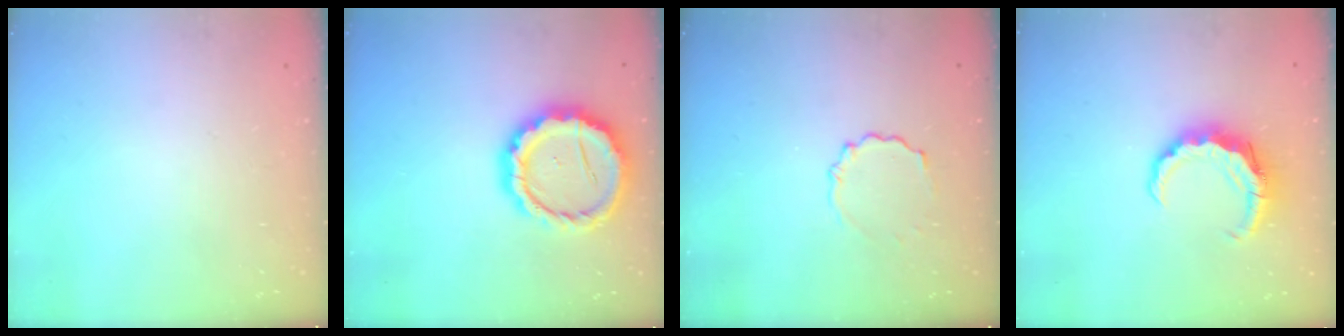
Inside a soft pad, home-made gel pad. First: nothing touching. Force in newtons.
{"total": 14.4, "press": 14.3, "slide": 1.2}
{"total": 3.5, "press": 3.3, "slide": 1.2}
{"total": 8.0, "press": 7.9, "slide": 1.0}